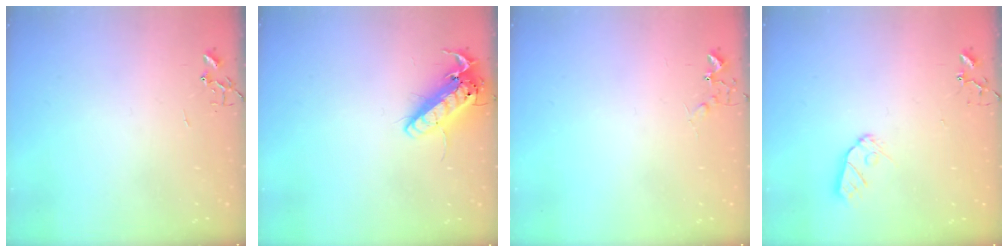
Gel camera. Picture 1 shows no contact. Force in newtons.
{"total": 14.9, "press": 14.7, "slide": 2.8}
{"total": 6.6, "press": 6.6, "slide": 0.8}
{"total": 7.6, "press": 7.6, "slide": 0.5}